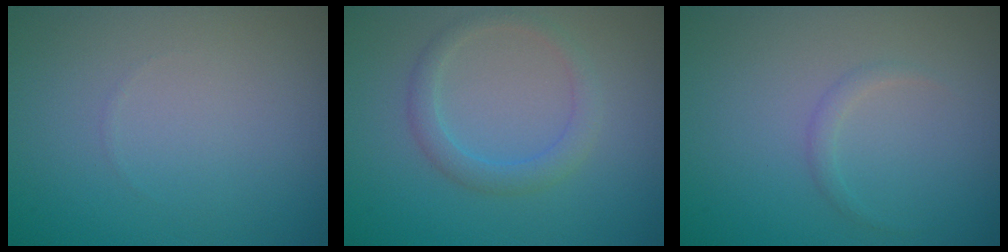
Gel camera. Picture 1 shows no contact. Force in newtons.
{"total": 2.2, "press": 2.2, "slide": 0.0}
{"total": 0.8, "press": 0.8, "slide": 0.0}